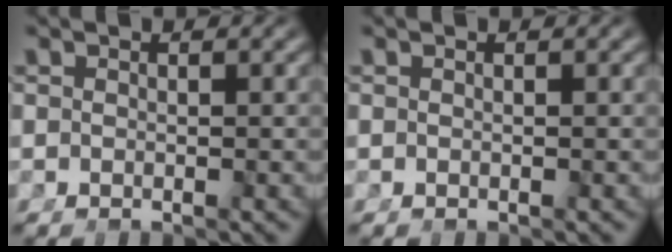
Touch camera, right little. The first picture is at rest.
{"total": 0.0}